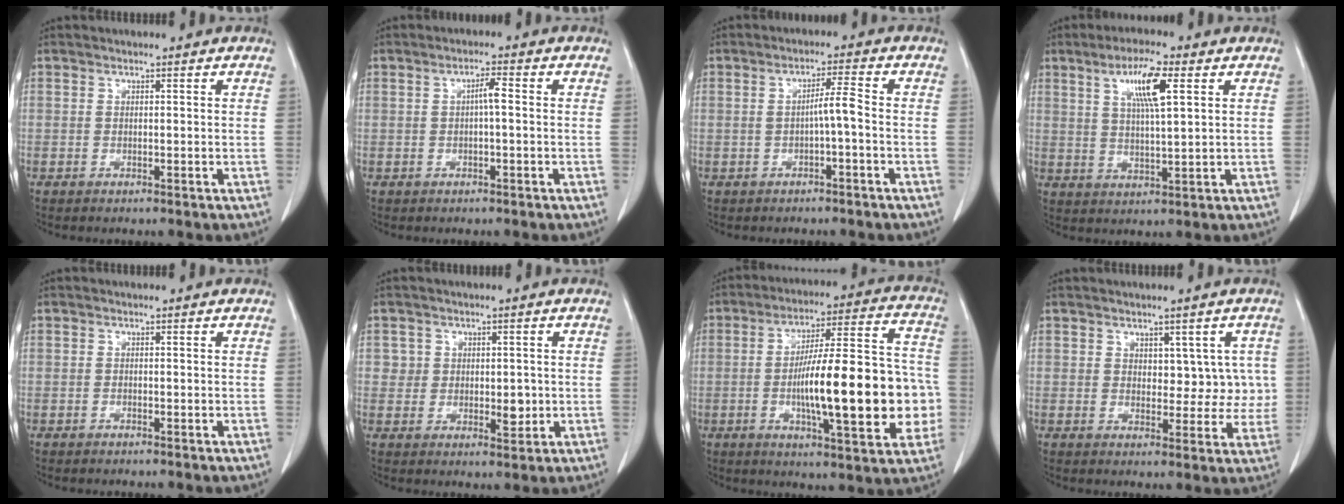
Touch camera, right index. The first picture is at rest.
{"total": 3.6, "force": [0.1, 0.4, 3.6], "torque": [-0.063, 0.008, 0.003]}
{"total": 3.2, "force": [-0.6, 0.0, 3.1], "torque": [-0.048, 0.008, -0.008]}
{"total": 7.9, "force": [3.4, 1.0, 7.1], "torque": [-0.132, 0.004, 0.060]}
{"total": 0.0}
{"total": 3.9, "force": [0.4, 3.2, 2.1], "torque": [-0.014, -0.001, 0.012]}
{"total": 20.6, "force": [-3.3, 4.2, 19.9], "torque": [-0.280, 0.028, -0.044]}
{"total": 5.2, "force": [1.4, 3.3, 3.7], "torque": [-0.024, 0.008, 0.021]}